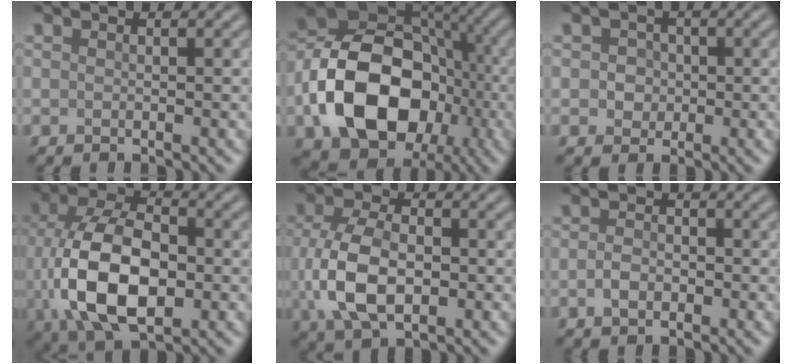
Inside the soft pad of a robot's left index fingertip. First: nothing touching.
{"total": 14.1, "force": [-3.6, 10.3, 8.9], "torque": [-0.156, -0.006, -0.079]}
{"total": 1.8, "force": [0.2, 1.7, 0.5], "torque": [0.003, 0.000, -0.003]}
{"total": 12.3, "force": [-1.8, 7.4, 9.6], "torque": [-0.204, -0.014, -0.033]}
{"total": 7.6, "force": [-1.0, 4.8, 5.9], "torque": [-0.131, -0.007, -0.018]}
{"total": 1.8, "force": [-0.6, 1.2, 1.2], "torque": [-0.023, 0.001, -0.014]}